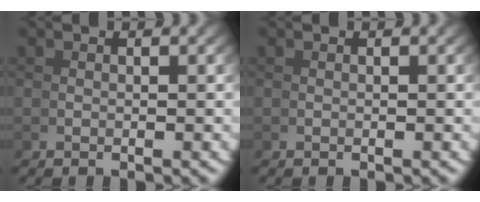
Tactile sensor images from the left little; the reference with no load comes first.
{"total": 0.0}